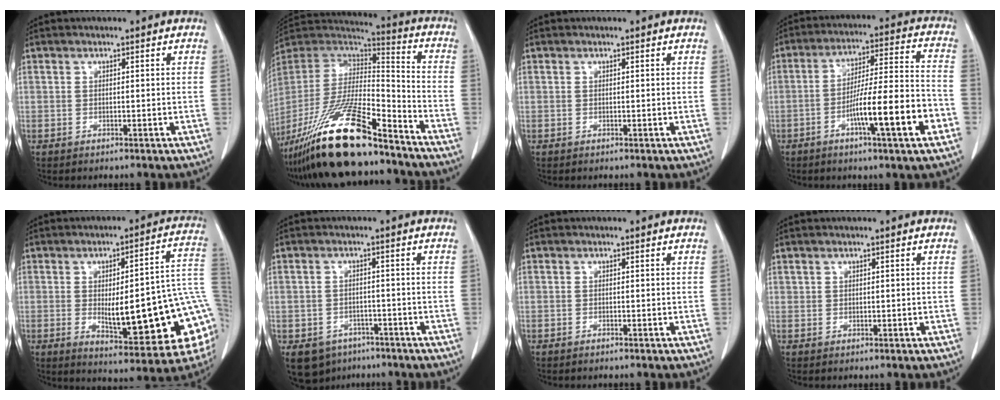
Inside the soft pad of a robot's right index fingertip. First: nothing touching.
{"total": 23.8, "force": [-17.8, 3.7, 15.3], "torque": [-0.306, -0.030, -0.324]}
{"total": 0.0}
{"total": 14.3, "force": [-5.6, 0.6, 13.1], "torque": [-0.213, 0.004, -0.089]}
{"total": 22.8, "force": [-3.1, 4.5, 22.1], "torque": [-0.219, 0.012, -0.027]}
{"total": 7.0, "force": [-4.3, 5.3, 1.5], "torque": [-0.024, 0.006, -0.059]}
{"total": 0.0}
{"total": 0.6, "force": [0.3, 0.6, 0.1], "torque": [0.000, 0.003, 0.006]}